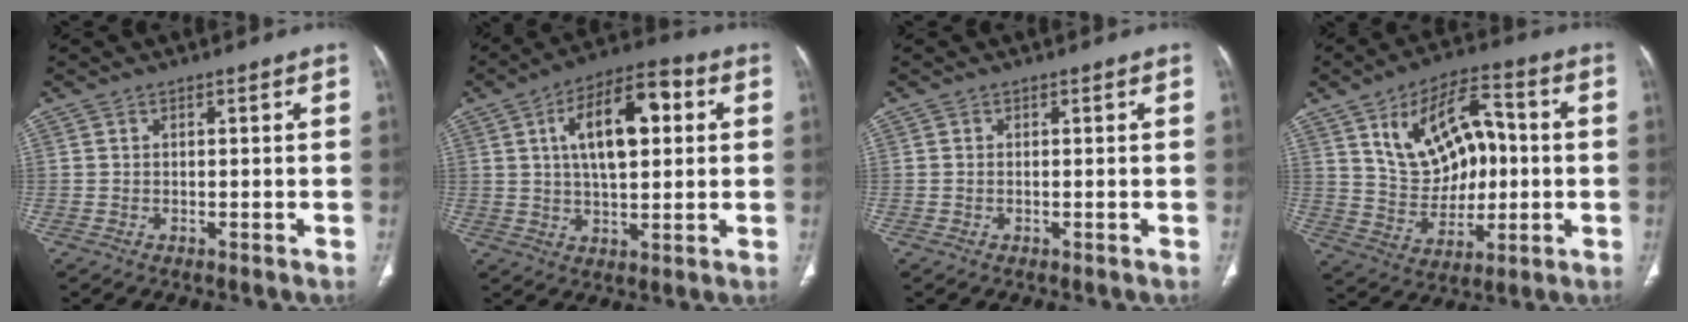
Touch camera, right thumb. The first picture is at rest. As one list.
[{"total": 14.9, "force": [3.7, 7.0, 12.6], "torque": [-0.192, 0.014, 0.054]}, {"total": 0.0}, {"total": 16.6, "force": [2.7, 10.5, 12.6], "torque": [-0.167, 0.013, 0.050]}]